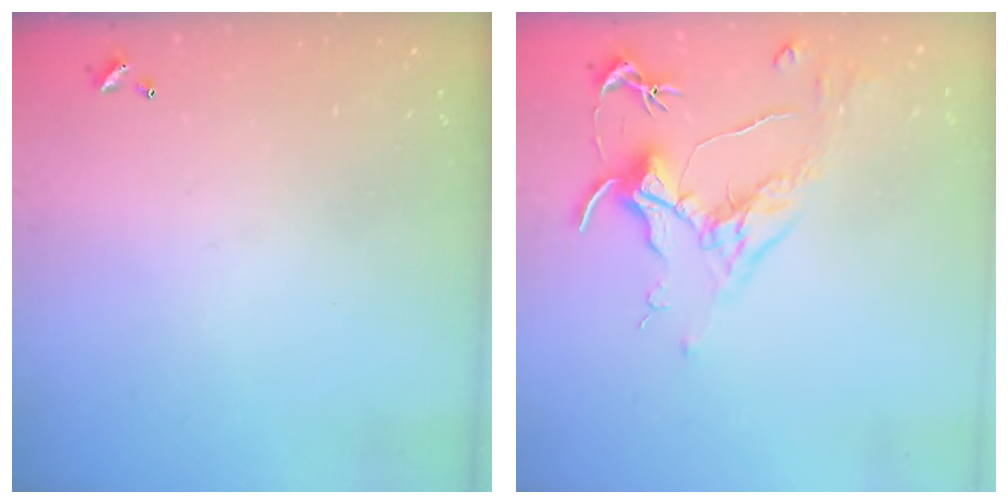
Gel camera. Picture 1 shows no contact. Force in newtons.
{"total": 1.6, "press": 1.4, "slide": 0.9}